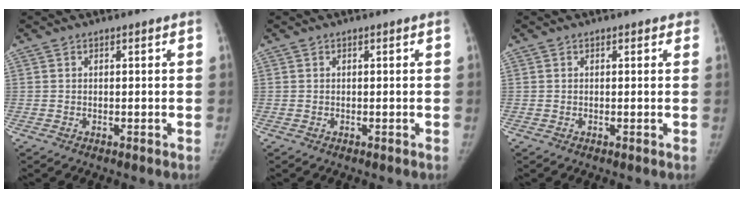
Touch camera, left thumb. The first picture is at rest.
{"total": 0.0}
{"total": 0.9, "force": [0.6, 0.6, 0.3], "torque": [0.007, -0.001, 0.001]}